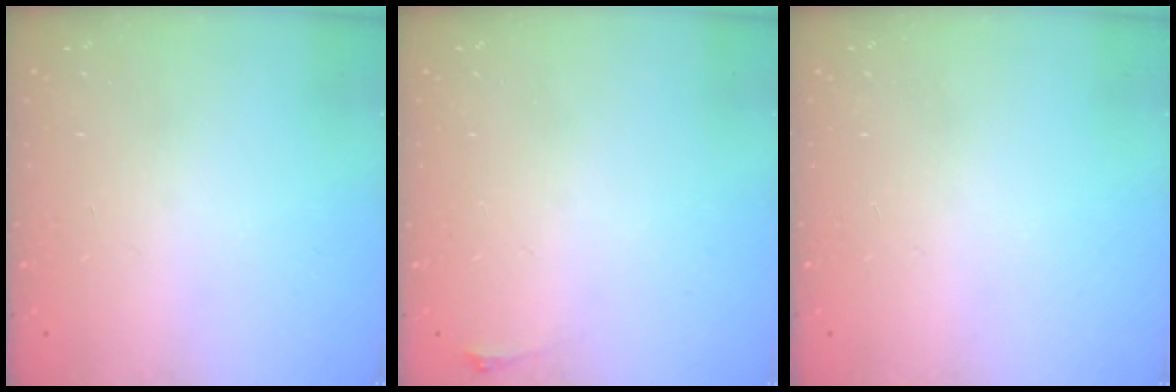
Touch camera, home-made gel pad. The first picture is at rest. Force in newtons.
{"total": 2.8, "press": 2.1, "slide": 1.9}
{"total": 0.0}